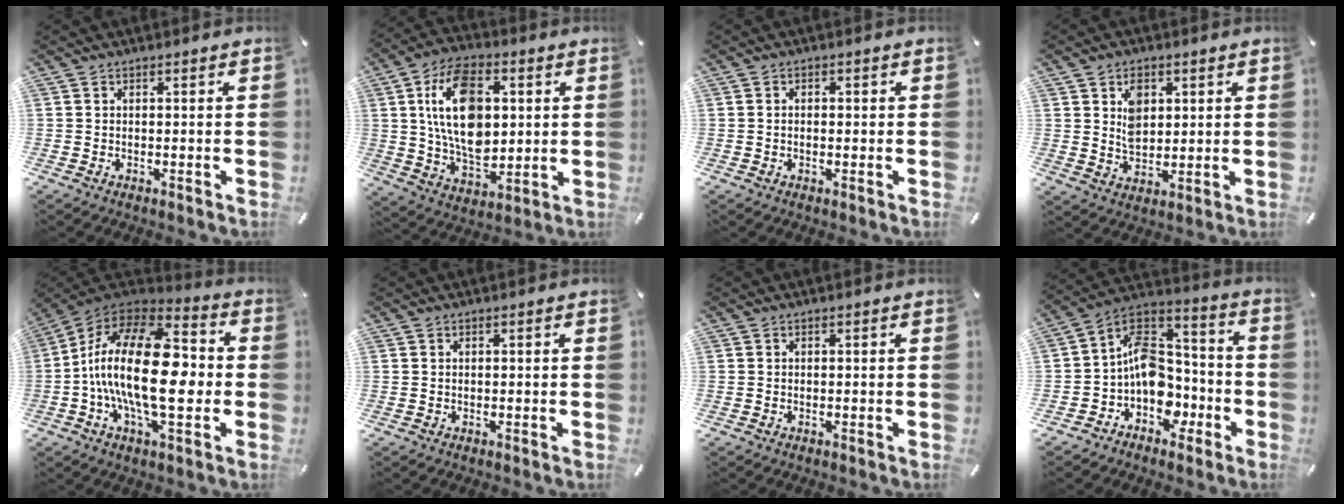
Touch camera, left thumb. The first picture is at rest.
{"total": 17.7, "force": [3.0, 11.4, 13.2], "torque": [-0.256, 0.005, 0.051]}
{"total": 1.2, "force": [-0.2, 0.9, 0.8], "torque": [-0.017, 0.004, -0.006]}
{"total": 6.1, "force": [2.2, 4.8, 3.2], "torque": [-0.053, -0.001, 0.037]}
{"total": 25.6, "force": [-2.6, 11.9, 22.6], "torque": [-0.441, 0.012, -0.048]}
{"total": 0.0}
{"total": 0.0}
{"total": 12.3, "force": [-2.9, 10.4, 5.9], "torque": [-0.095, 0.010, -0.046]}